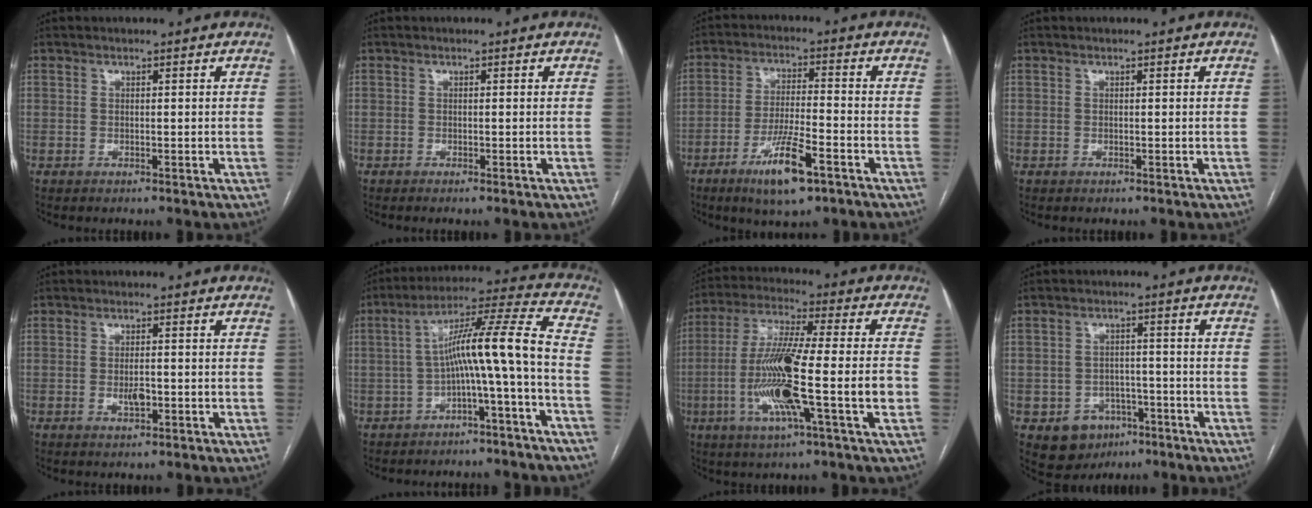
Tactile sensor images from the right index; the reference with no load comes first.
{"total": 0.5, "force": [-0.3, -0.1, 0.4], "torque": [-0.010, 0.000, -0.006]}
{"total": 9.8, "force": [-5.5, 1.5, 7.9], "torque": [-0.151, -0.013, -0.093]}
{"total": 0.0}
{"total": 2.3, "force": [-0.6, 0.9, 2.1], "torque": [-0.038, 0.000, -0.007]}
{"total": 11.4, "force": [-2.7, -0.9, 11.0], "torque": [-0.176, 0.036, -0.044]}
{"total": 16.4, "force": [-3.8, 0.5, 16.0], "torque": [-0.303, -0.006, -0.072]}
{"total": 6.9, "force": [-3.4, 5.6, 2.2], "torque": [-0.036, 0.009, -0.041]}